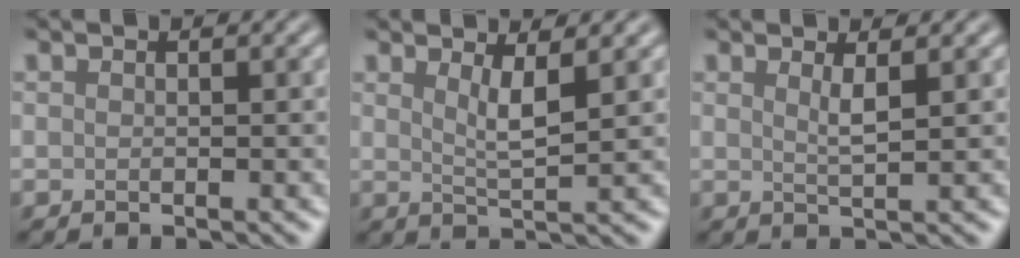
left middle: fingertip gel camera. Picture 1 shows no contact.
{"total": 2.7, "force": [1.2, 0.6, 2.3], "torque": [-0.034, -0.005, 0.020]}
{"total": 1.6, "force": [0.8, 0.3, 1.4], "torque": [-0.021, -0.003, 0.009]}